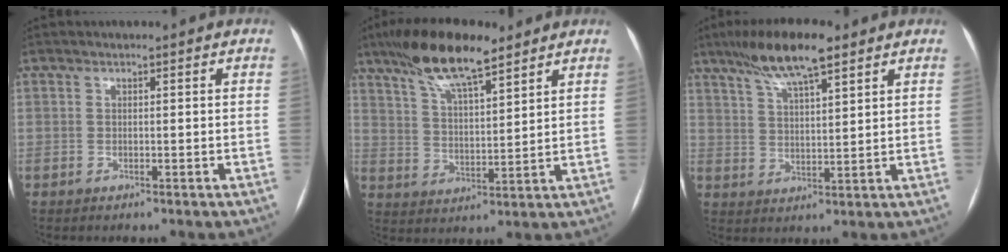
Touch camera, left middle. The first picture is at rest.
{"total": 12.7, "force": [9.4, 2.5, 8.2], "torque": [-0.157, 0.015, 0.168]}
{"total": 10.3, "force": [7.2, 1.6, 7.1], "torque": [-0.134, 0.014, 0.126]}